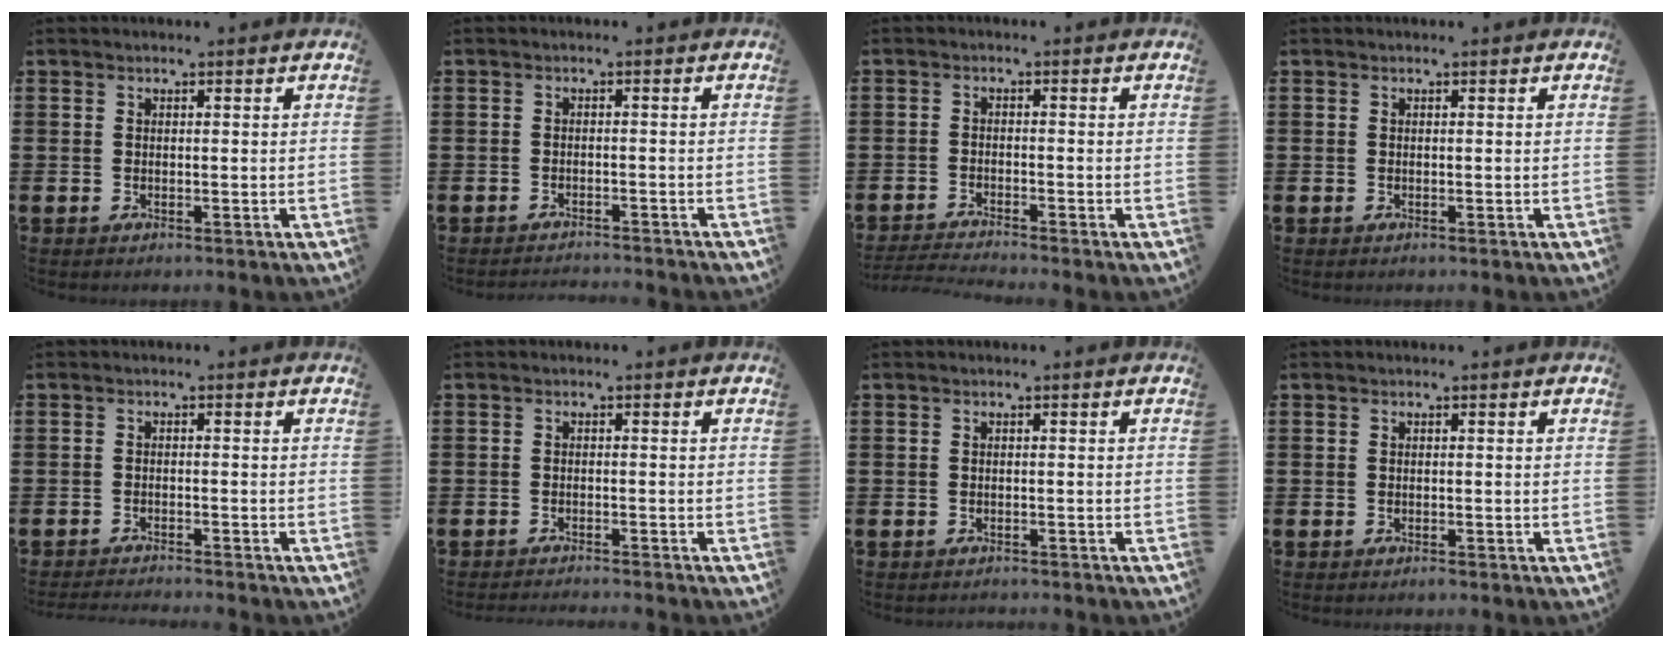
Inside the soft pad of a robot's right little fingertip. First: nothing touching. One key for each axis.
{"total": 1.3, "fx": -1.2, "fy": -0.2, "fz": 0.0, "tx": -0.001, "ty": 0.004, "tz": -0.026}
{"total": 1.5, "fx": -1.5, "fy": -0.2, "fz": 0.4, "tx": -0.007, "ty": 0.003, "tz": -0.030}
{"total": 0.0}
{"total": 1.3, "fx": -1.3, "fy": -0.2, "fz": 0.1, "tx": -0.002, "ty": 0.002, "tz": -0.026}
{"total": 1.0, "fx": -1.0, "fy": -0.2, "fz": 0.0, "tx": 0.000, "ty": 0.001, "tz": -0.021}
{"total": 0.5, "fx": -0.5, "fy": 0.0, "fz": 0.0, "tx": -0.001, "ty": -0.002, "tz": -0.011}
{"total": 0.0}